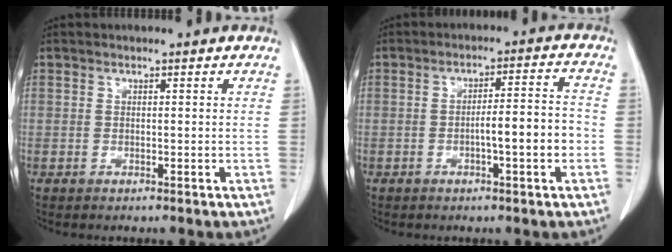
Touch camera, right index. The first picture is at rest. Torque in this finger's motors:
{"motor_torque": [0.91, -0.51, 0.25, 0.05]}